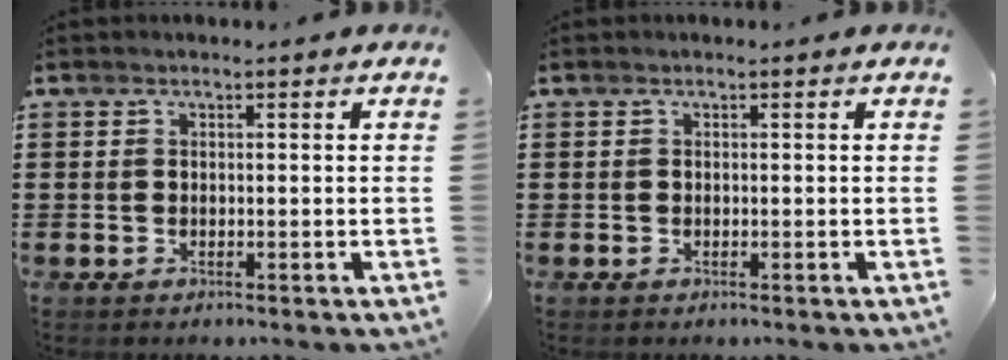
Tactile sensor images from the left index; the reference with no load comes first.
{"total": 0.0}